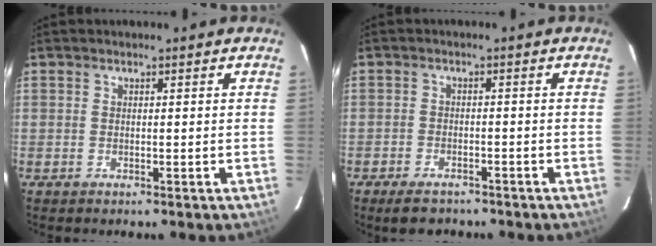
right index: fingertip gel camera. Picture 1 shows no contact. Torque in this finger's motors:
{"motor_torque": [0.39, -0.28, 0.08, 0.01]}